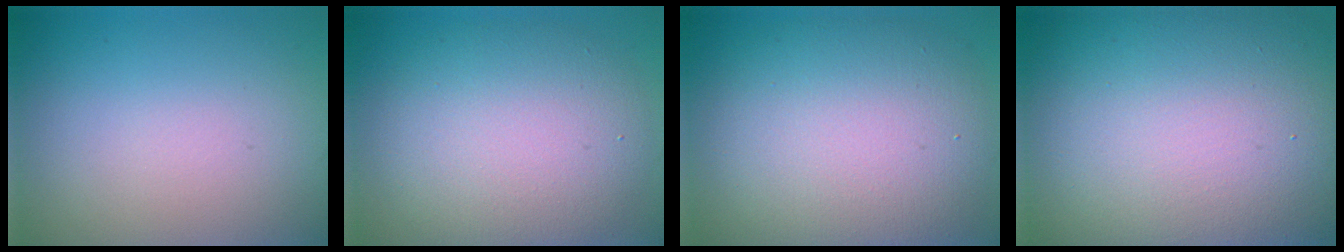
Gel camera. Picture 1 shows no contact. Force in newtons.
{"total": 8.5, "press": 8.4, "slide": 0.4}
{"total": 11.5, "press": 11.4, "slide": 0.6}
{"total": 21.0, "press": 21.0, "slide": 0.8}